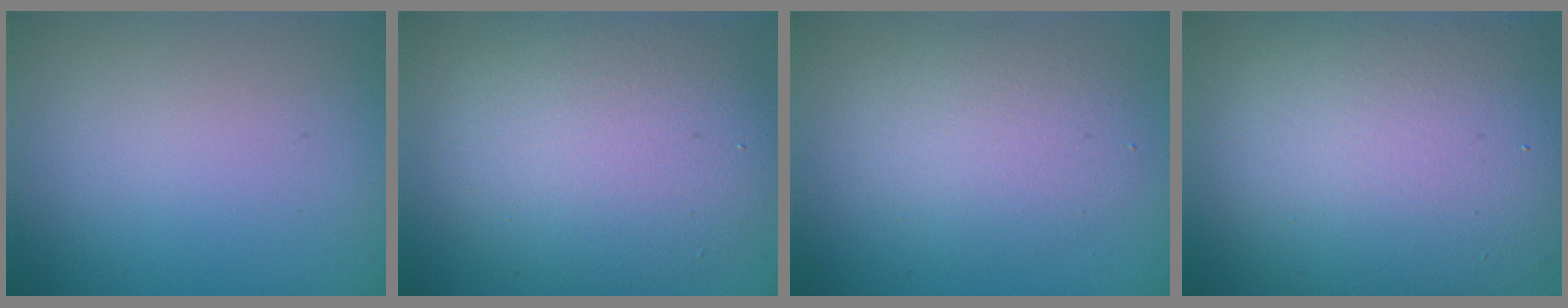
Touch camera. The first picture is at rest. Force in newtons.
{"total": 7.2, "press": 7.2, "slide": 0.1}
{"total": 3.2, "press": 3.2, "slide": 0.1}
{"total": 12.7, "press": 12.7, "slide": 0.6}